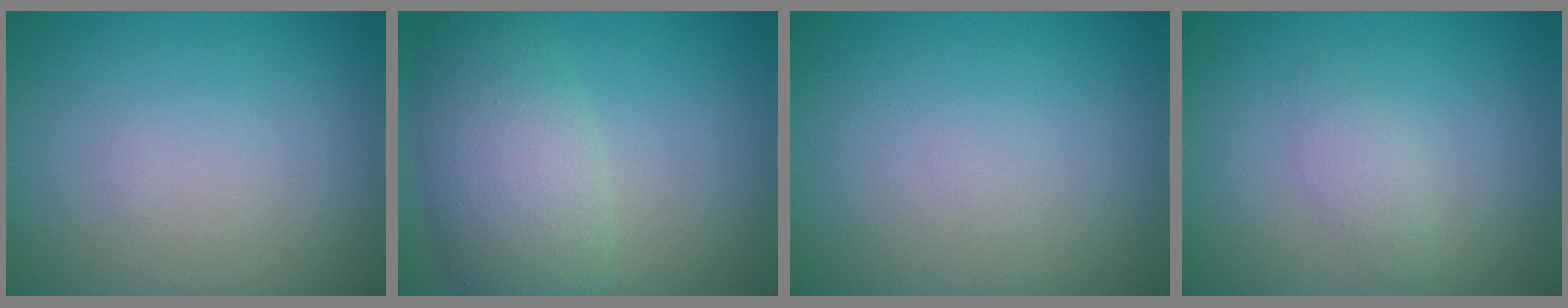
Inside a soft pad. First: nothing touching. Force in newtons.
{"total": 7.4, "press": 7.4, "slide": 0.4}
{"total": 0.0}
{"total": 1.4, "press": 1.4, "slide": 0.0}